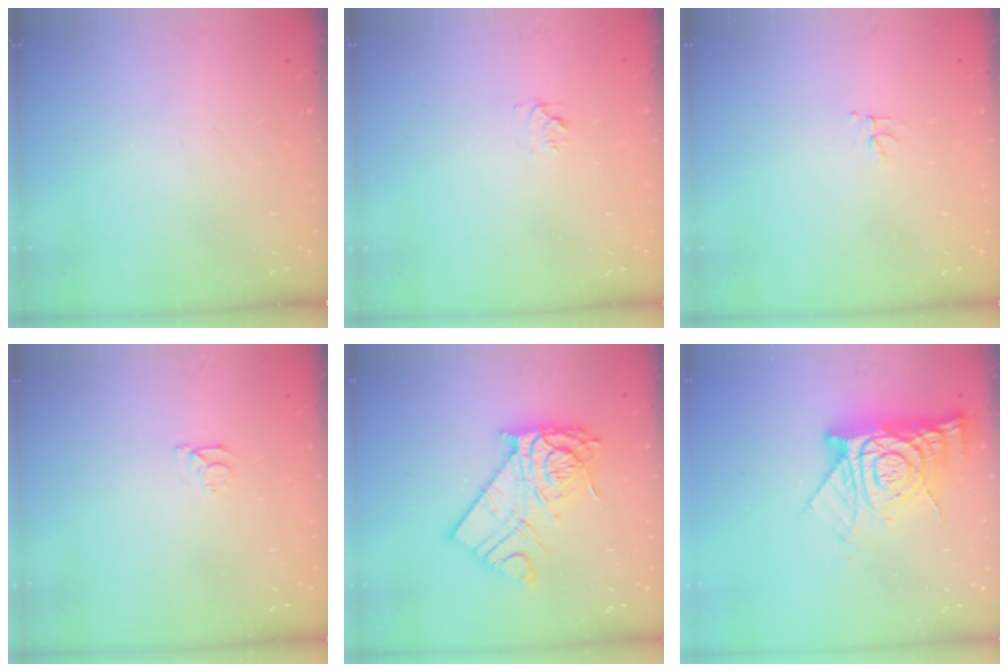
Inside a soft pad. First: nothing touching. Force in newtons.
{"total": 4.4, "press": 4.4, "slide": 0.5}
{"total": 2.8, "press": 2.8, "slide": 0.2}
{"total": 4.0, "press": 4.0, "slide": 0.4}
{"total": 12.4, "press": 12.3, "slide": 1.0}
{"total": 14.7, "press": 14.6, "slide": 1.3}